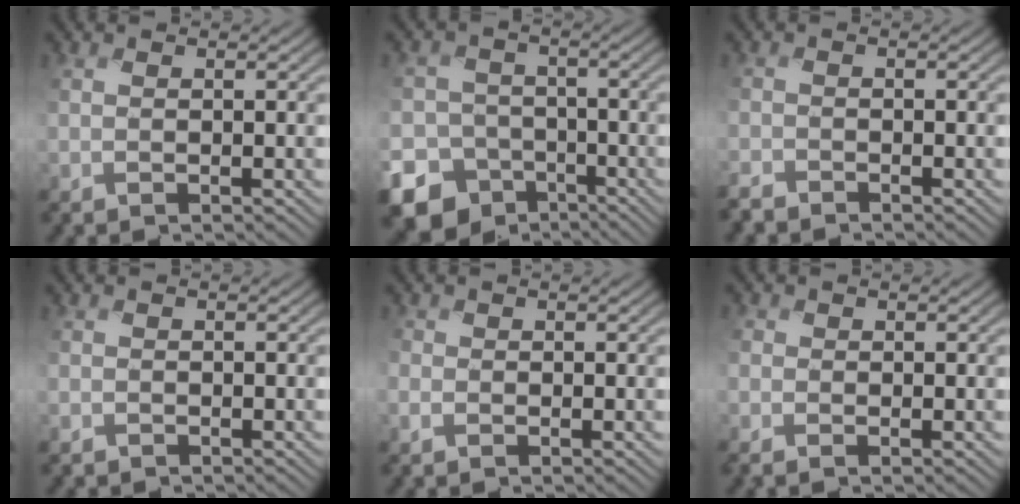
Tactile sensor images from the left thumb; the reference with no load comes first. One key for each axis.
{"total": 15.9, "fx": -9.2, "fy": 12.5, "fz": 3.0, "tx": -0.113, "ty": -0.067, "tz": -0.151}
{"total": 2.6, "fx": -2.4, "fy": 0.7, "fz": 0.5, "tx": -0.012, "ty": -0.011, "tz": -0.055}
{"total": 1.0, "fx": -0.8, "fy": 0.6, "fz": 0.0, "tx": -0.002, "ty": -0.005, "tz": -0.021}
{"total": 1.4, "fx": -0.6, "fy": 1.1, "fz": 0.5, "tx": -0.014, "ty": -0.003, "tz": -0.019}
{"total": 1.9, "fx": -1.0, "fy": 1.4, "fz": 0.8, "tx": -0.023, "ty": -0.007, "tz": -0.027}